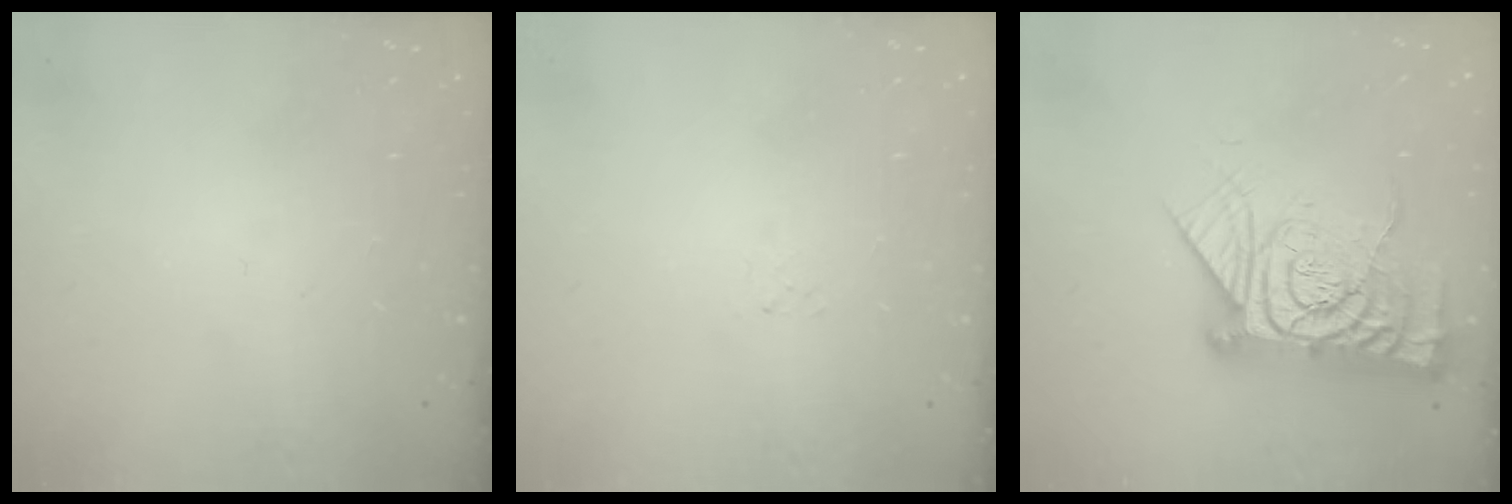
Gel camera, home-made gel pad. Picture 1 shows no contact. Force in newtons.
{"total": 1.5, "press": 1.5, "slide": 0.2}
{"total": 22.0, "press": 21.9, "slide": 2.2}